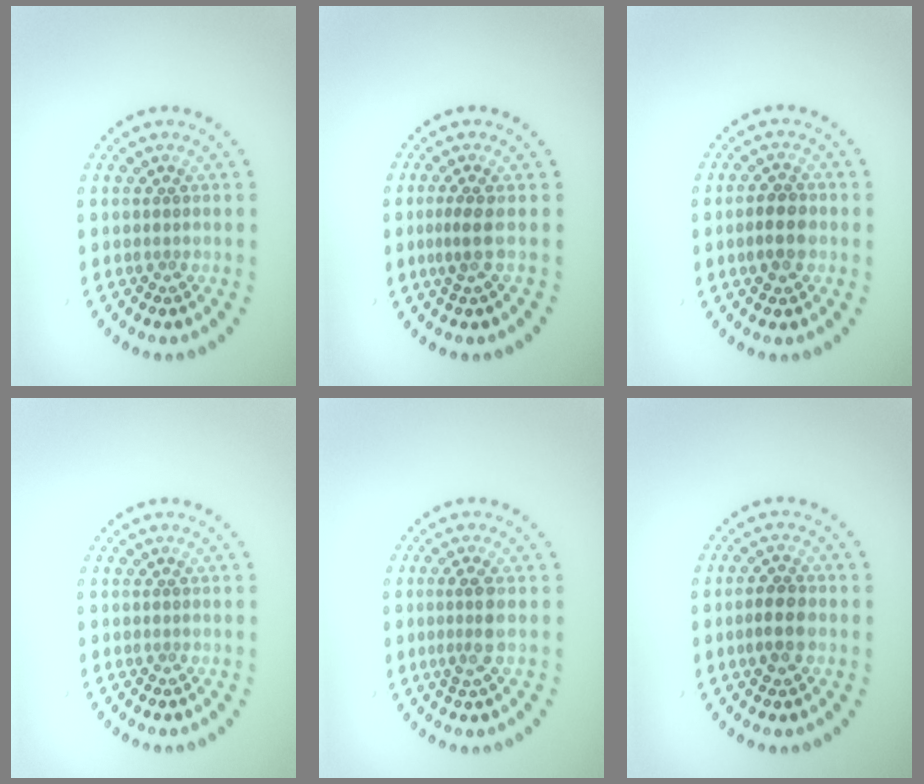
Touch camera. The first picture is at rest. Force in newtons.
{"total": 1.7, "press": 1.3, "slide": 1.2}
{"total": 2.8, "press": 2.8, "slide": 0.4}
{"total": 0.0}
{"total": 2.2, "press": 2.0, "slide": 1.0}
{"total": 2.8, "press": 2.8, "slide": 0.4}